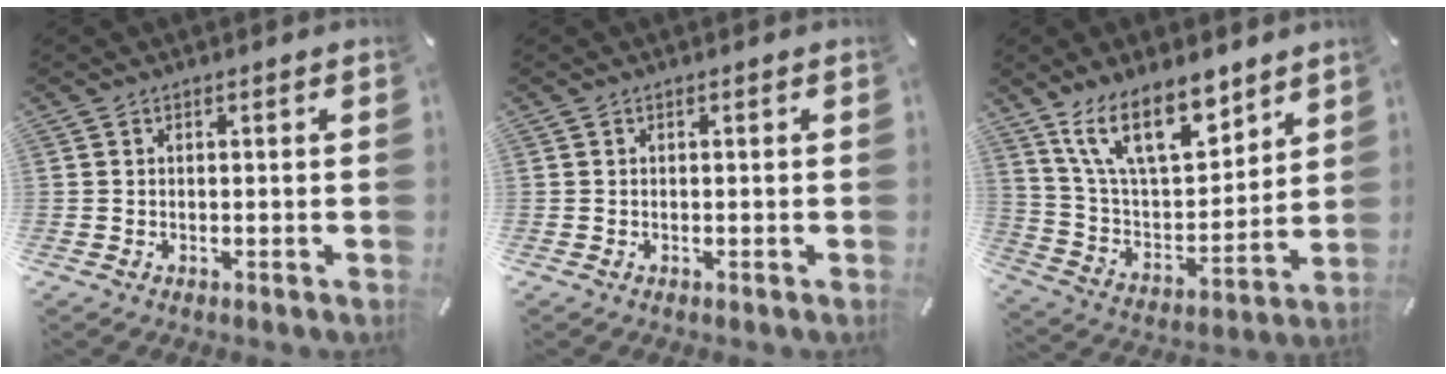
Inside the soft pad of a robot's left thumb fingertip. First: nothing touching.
{"total": 0.0}
{"total": 18.1, "force": [12.4, 8.0, 10.4], "torque": [-0.198, -0.061, 0.223]}